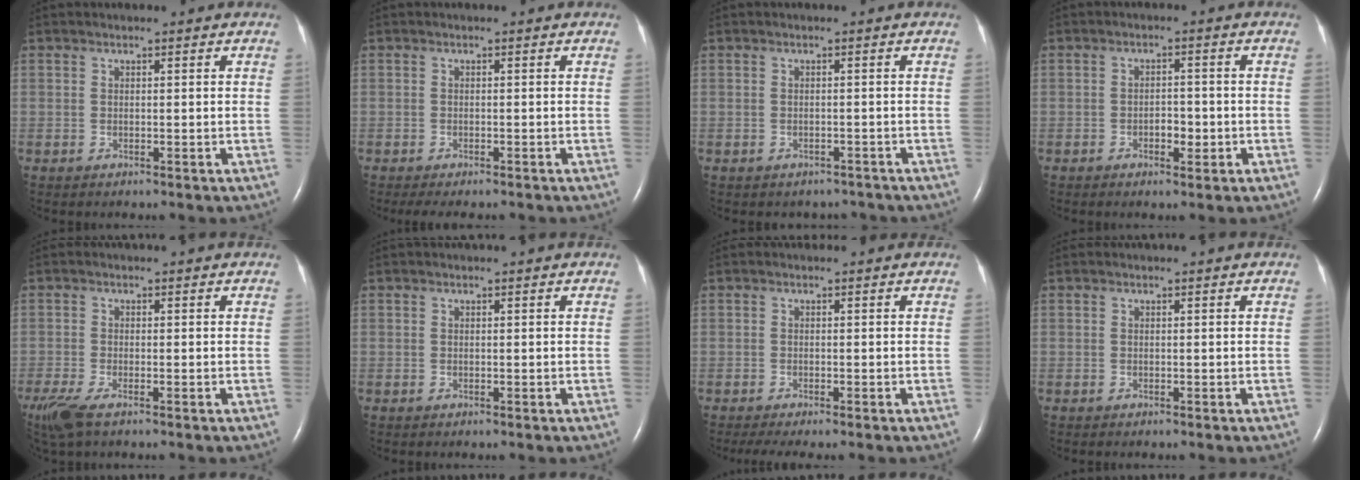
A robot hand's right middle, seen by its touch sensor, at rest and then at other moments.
{"total": 4.8, "force": [-4.0, 1.3, 2.3], "torque": [-0.028, -0.008, -0.054]}
{"total": 3.2, "force": [-2.8, 1.7, 0.0], "torque": [-0.003, 0.011, -0.033]}
{"total": 2.9, "force": [-1.1, 1.3, 2.3], "torque": [-0.036, 0.005, -0.013]}
{"total": 5.3, "force": [-3.6, 1.4, 3.7], "torque": [-0.085, -0.017, -0.068]}
{"total": 0.0}
{"total": 3.9, "force": [-3.1, 0.4, 2.3], "torque": [-0.037, -0.011, -0.047]}
{"total": 0.0}